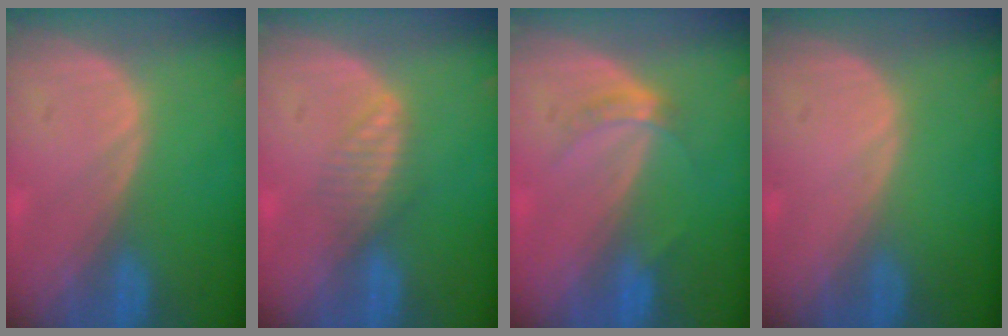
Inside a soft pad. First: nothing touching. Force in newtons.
{"total": 2.7, "press": 2.7, "slide": 0.2}
{"total": 2.8, "press": 2.5, "slide": 1.3}
{"total": 0.0}